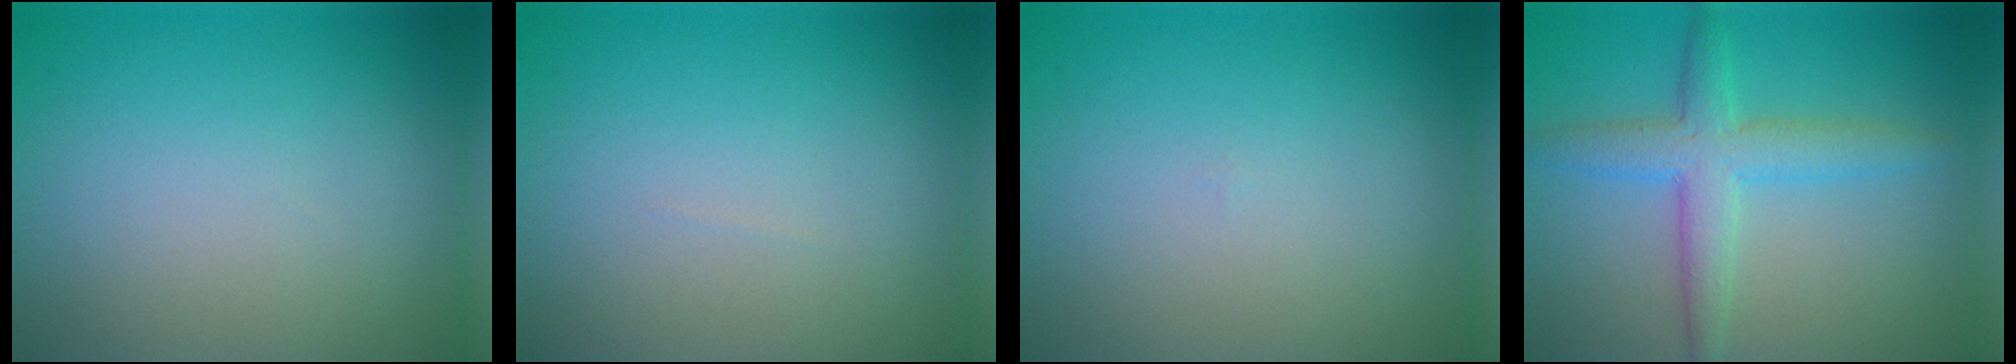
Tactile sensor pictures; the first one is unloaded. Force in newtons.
{"total": 0.0}
{"total": 0.0}
{"total": 4.1, "press": 4.1, "slide": 0.1}